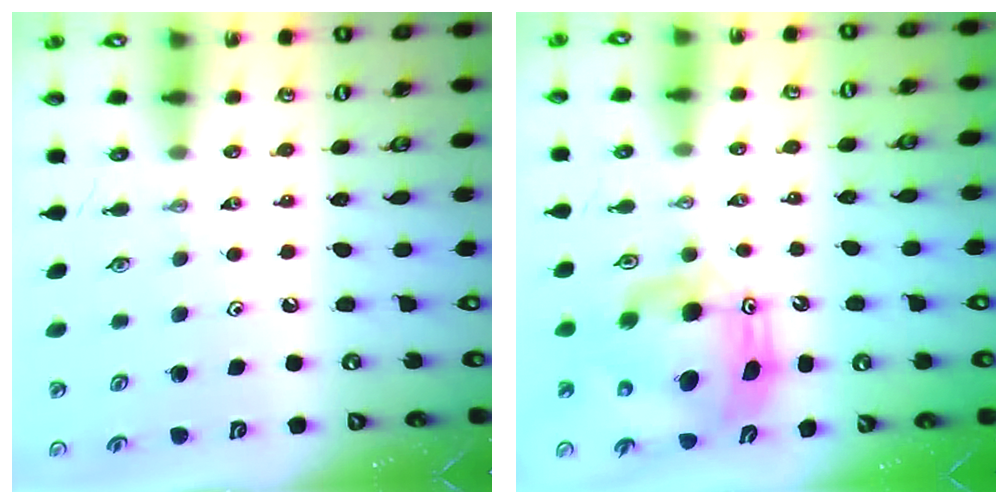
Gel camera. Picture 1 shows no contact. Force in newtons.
{"total": 13.0, "press": 12.9, "slide": 1.4}